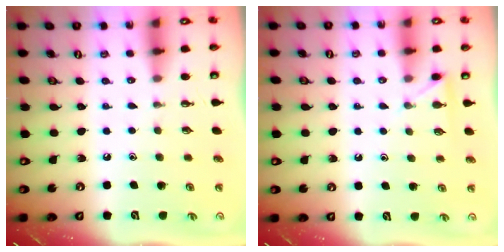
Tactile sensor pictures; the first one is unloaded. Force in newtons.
{"total": 3.9, "press": 3.9, "slide": 0.4}